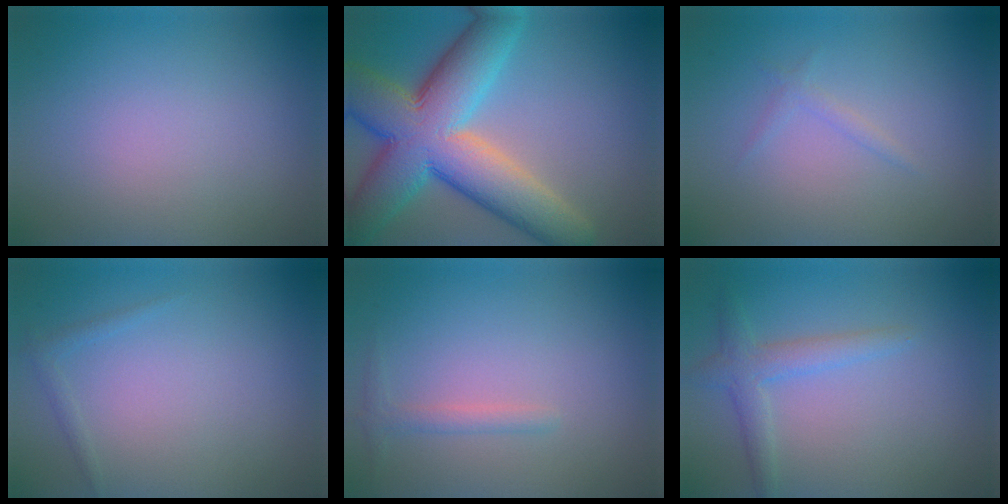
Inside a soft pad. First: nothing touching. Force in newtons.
{"total": 12.9, "press": 12.8, "slide": 0.7}
{"total": 0.8, "press": 0.8, "slide": 0.0}
{"total": 0.8, "press": 0.8, "slide": 0.1}
{"total": 1.2, "press": 1.2, "slide": 0.0}
{"total": 2.5, "press": 2.5, "slide": 0.1}